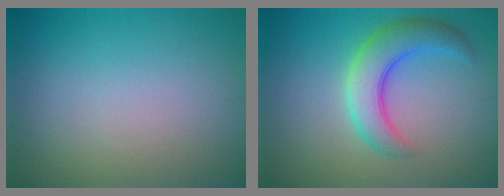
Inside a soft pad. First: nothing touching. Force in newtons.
{"total": 5.0, "press": 5.0, "slide": 0.2}